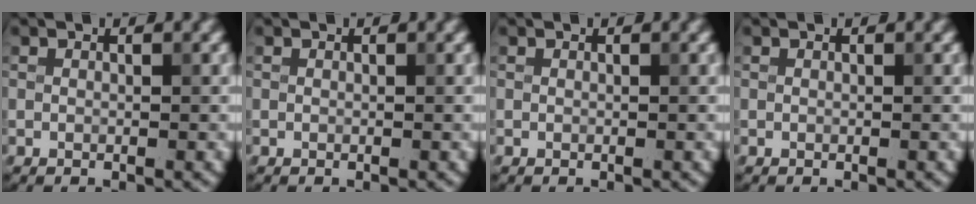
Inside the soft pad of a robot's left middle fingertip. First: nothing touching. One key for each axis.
{"total": 0.0}
{"total": 0.0}
{"total": 0.0}